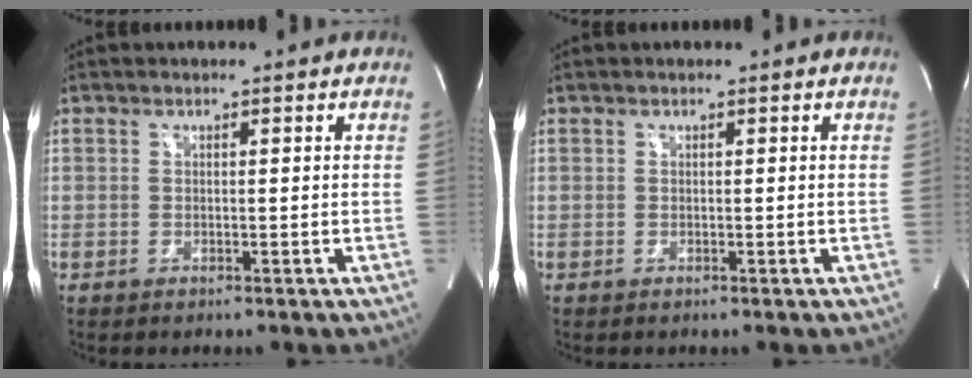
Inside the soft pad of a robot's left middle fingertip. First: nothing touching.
{"total": 0.0}